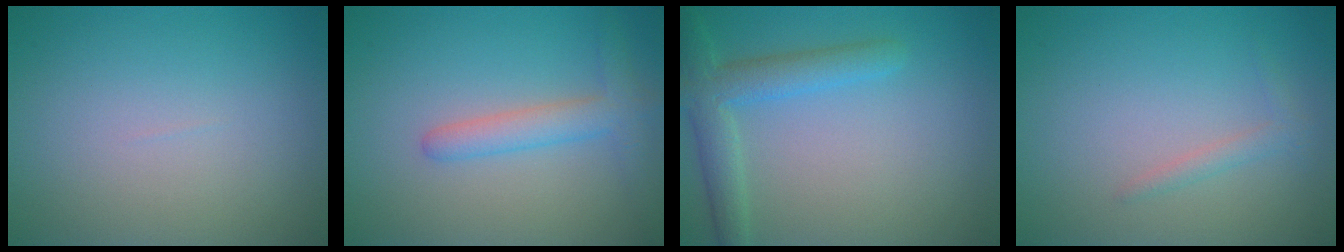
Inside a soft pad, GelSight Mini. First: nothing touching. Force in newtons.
{"total": 3.0, "press": 3.0, "slide": 0.2}
{"total": 3.8, "press": 3.8, "slide": 0.3}
{"total": 1.1, "press": 1.1, "slide": 0.0}